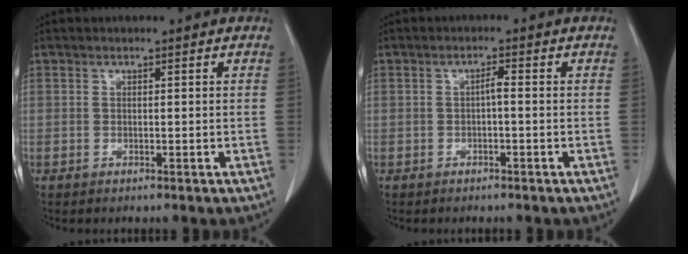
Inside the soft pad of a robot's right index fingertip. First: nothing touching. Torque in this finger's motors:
{"motor_torque": [0.38, -0.11, 0.16, 0.02]}